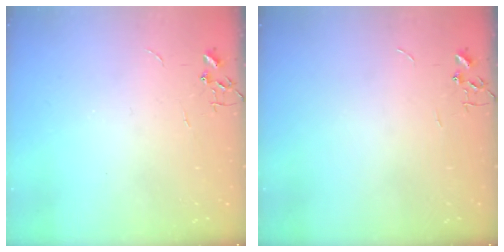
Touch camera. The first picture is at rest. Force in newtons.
{"total": 0.0}